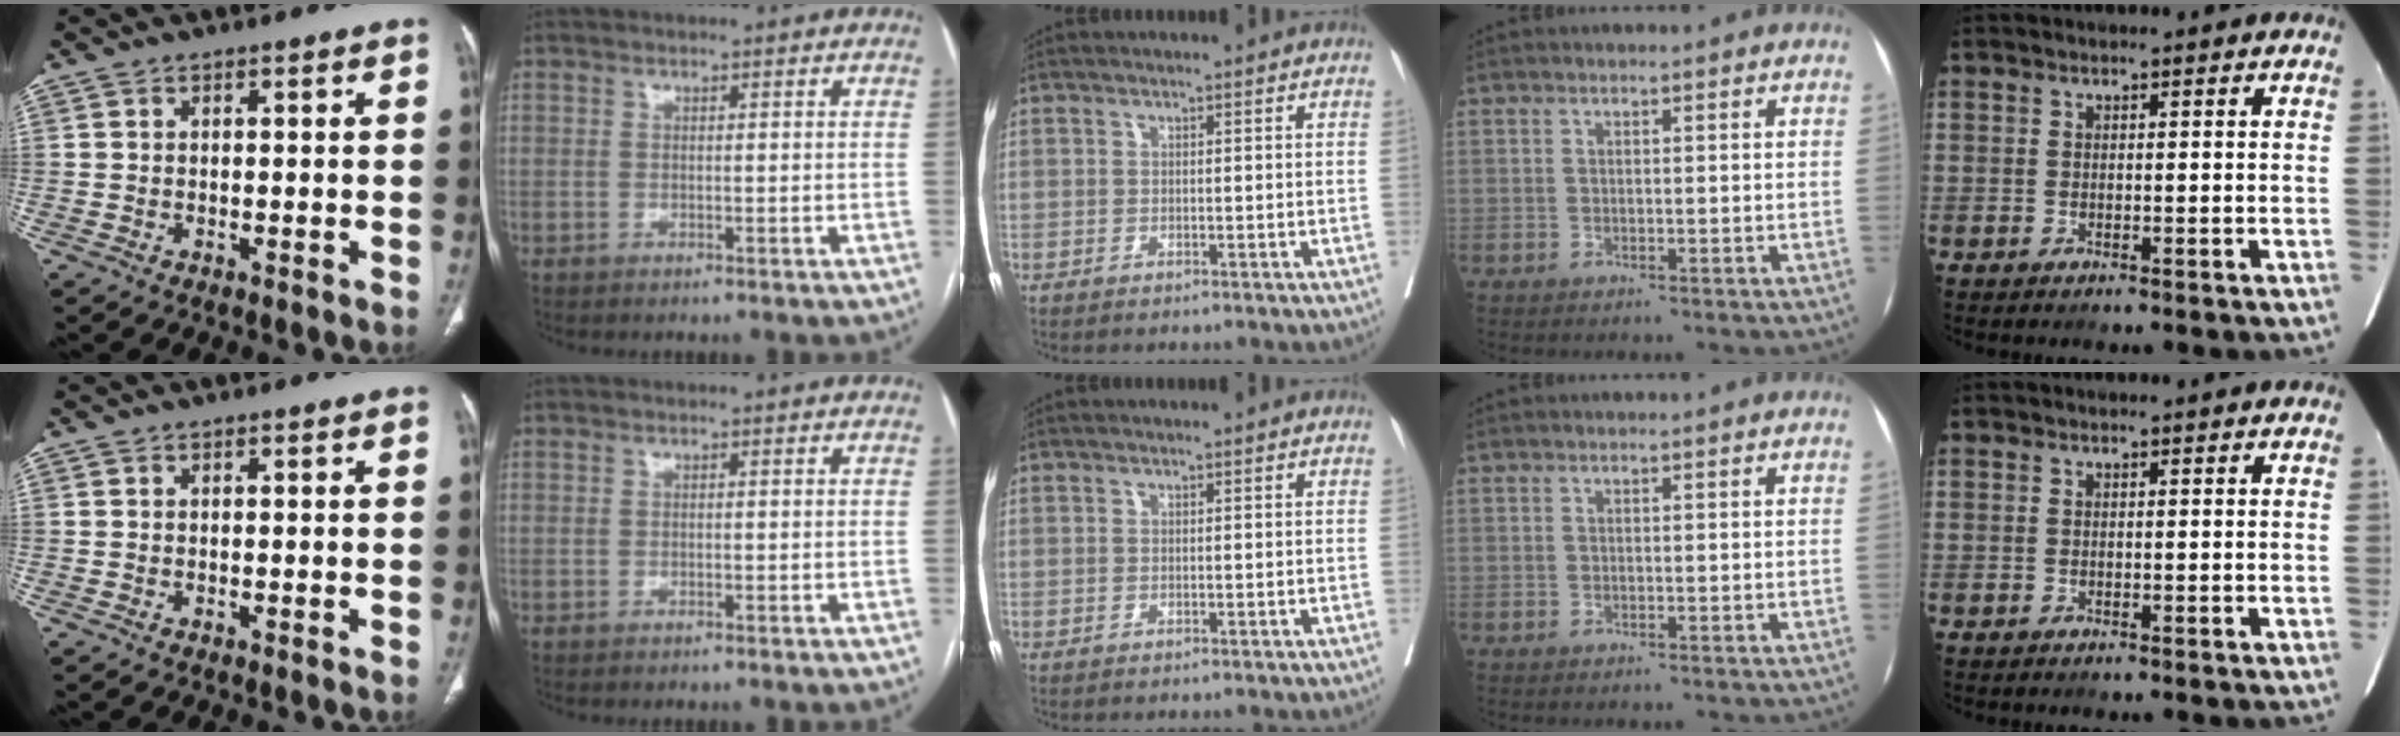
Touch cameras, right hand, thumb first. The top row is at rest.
{}